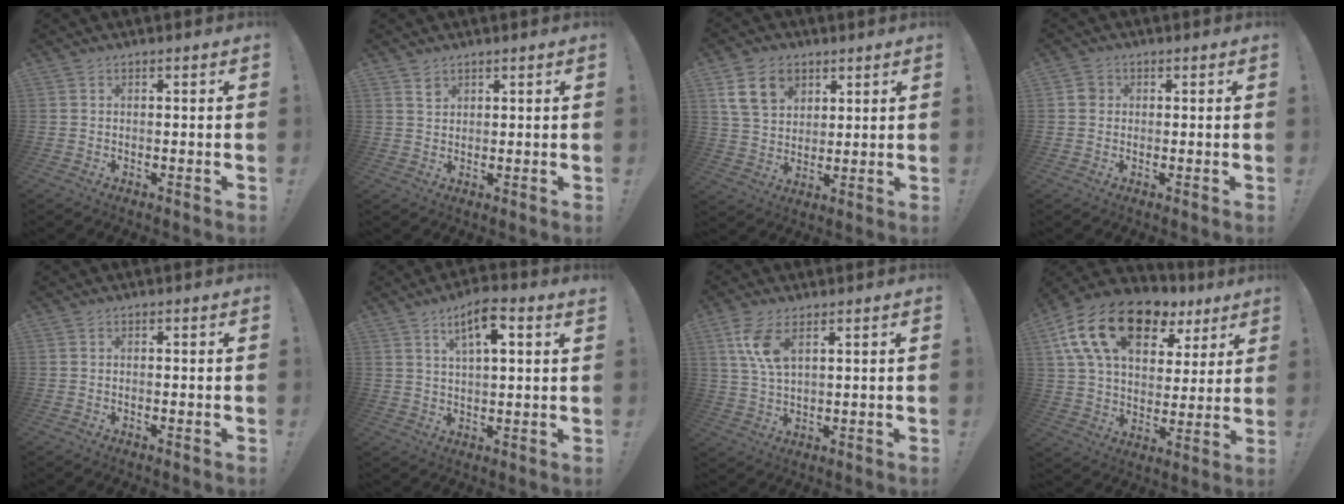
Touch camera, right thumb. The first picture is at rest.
{"total": 2.3, "force": [1.8, 1.4, 0.5], "torque": [0.005, -0.013, 0.031]}
{"total": 12.9, "force": [6.3, 9.3, 6.2], "torque": [-0.094, -0.019, 0.123]}
{"total": 2.7, "force": [0.3, 2.5, 1.0], "torque": [-0.019, 0.008, 0.007]}
{"total": 0.5, "force": [-0.4, -0.1, 0.3], "torque": [-0.013, 0.002, -0.006]}
{"total": 7.5, "force": [3.7, 1.9, 6.2], "torque": [-0.105, -0.007, 0.059]}
{"total": 8.4, "force": [4.1, 3.6, 6.4], "torque": [-0.133, -0.014, 0.072]}
{"total": 20.5, "force": [11.0, 11.6, 12.8], "torque": [-0.220, -0.046, 0.200]}